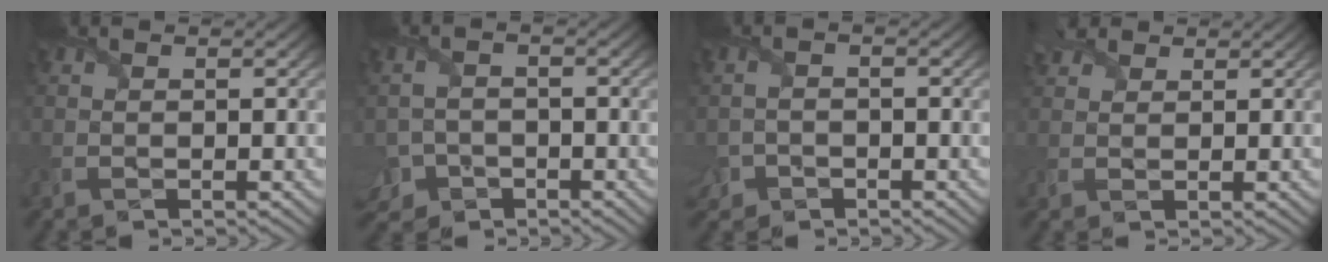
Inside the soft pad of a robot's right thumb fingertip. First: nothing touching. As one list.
[{"total": 4.5, "force": [-2.9, 2.9, 1.7], "torque": [-0.040, -0.007, -0.057]}, {"total": 2.8, "force": [-1.9, 1.7, 1.1], "torque": [-0.031, -0.007, -0.040]}, {"total": 2.6, "force": [2.0, 1.4, 0.9], "torque": [-0.024, 0.010, 0.041]}]